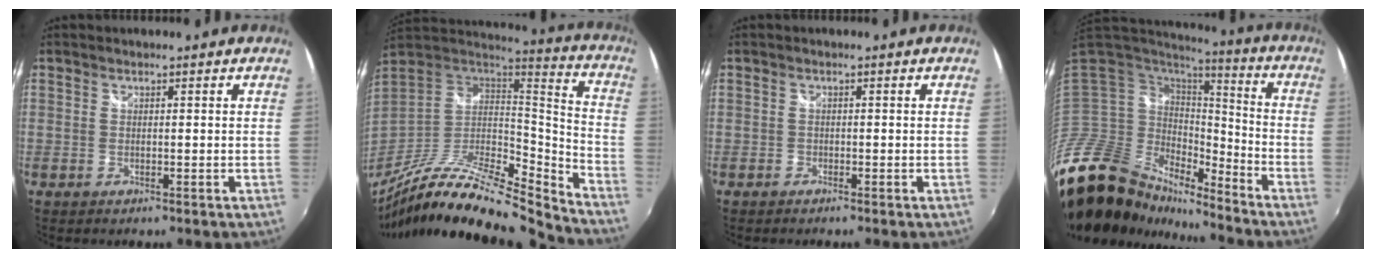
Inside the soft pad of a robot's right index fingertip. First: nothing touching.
{"total": 22.3, "force": [-18.9, 3.7, 11.2], "torque": [-0.195, -0.023, -0.337]}
{"total": 1.0, "force": [-0.8, 0.7, 0.1], "torque": [-0.007, 0.000, -0.016]}
{"total": 22.7, "force": [-18.9, 8.1, 9.7], "torque": [-0.206, -0.030, -0.346]}